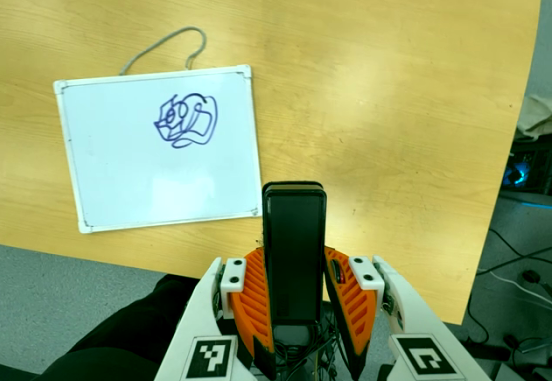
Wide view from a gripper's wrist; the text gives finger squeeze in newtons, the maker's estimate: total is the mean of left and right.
{"total": 3.9, "left": 2.6, "right": 5.2}